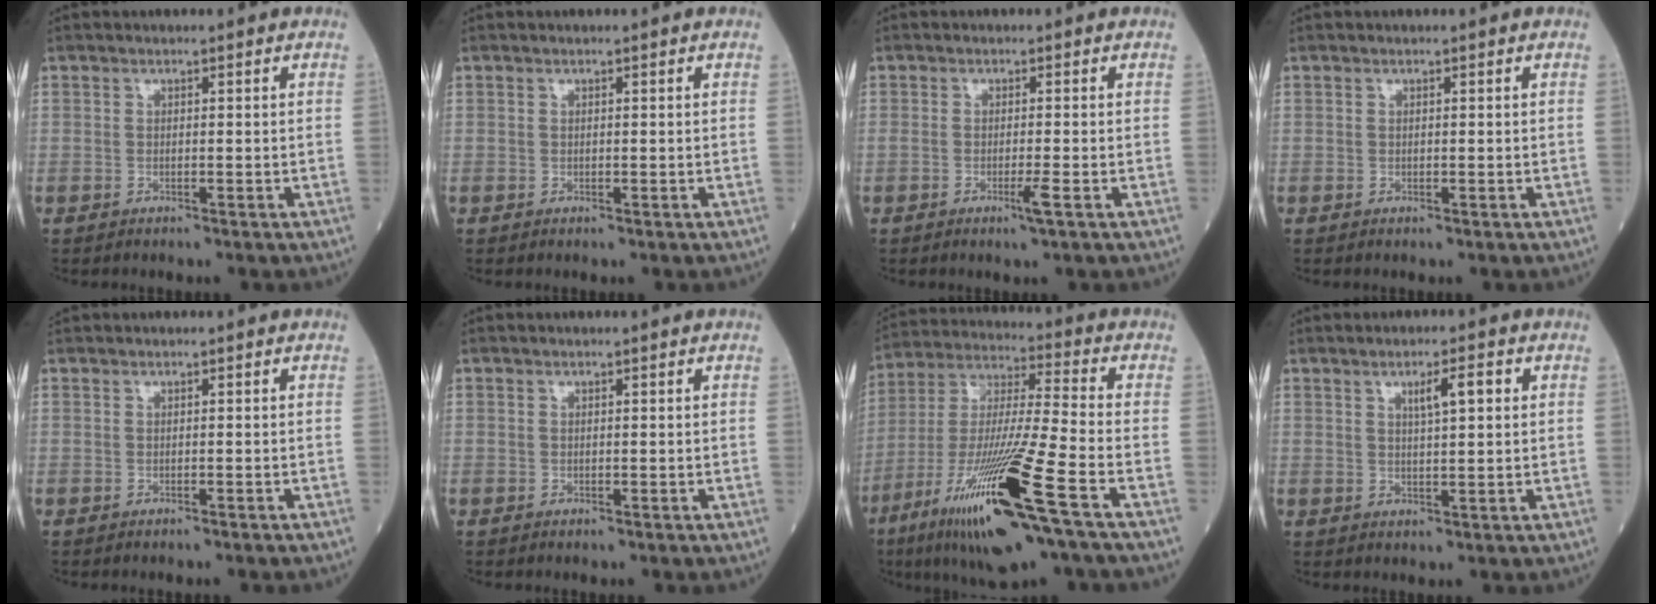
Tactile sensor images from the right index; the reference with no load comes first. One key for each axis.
{"total": 0.0}
{"total": 2.0, "fx": -0.9, "fy": -0.4, "fz": 1.8, "tx": -0.033, "ty": -0.006, "tz": -0.017}
{"total": 0.0}
{"total": 0.9, "fx": -0.8, "fy": 0.1, "fz": 0.5, "tx": -0.011, "ty": 0.002, "tz": -0.005}
{"total": 0.0}
{"total": 20.8, "fx": -10.2, "fy": 0.7, "fz": 18.1, "tx": -0.363, "ty": -0.046, "tz": -0.188}
{"total": 3.8, "fx": 1.4, "fy": 0.5, "fz": 3.5, "tx": -0.058, "ty": 0.005, "tz": 0.024}